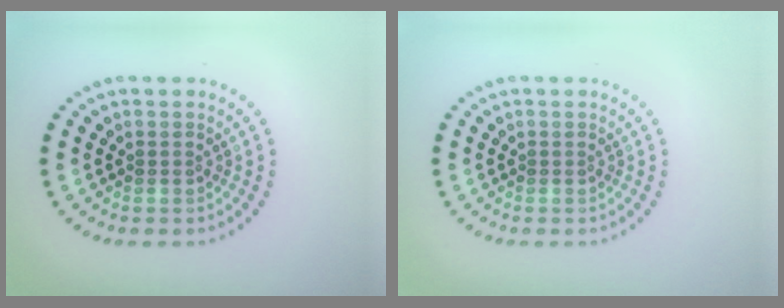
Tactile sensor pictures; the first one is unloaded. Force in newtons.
{"total": 0.0}